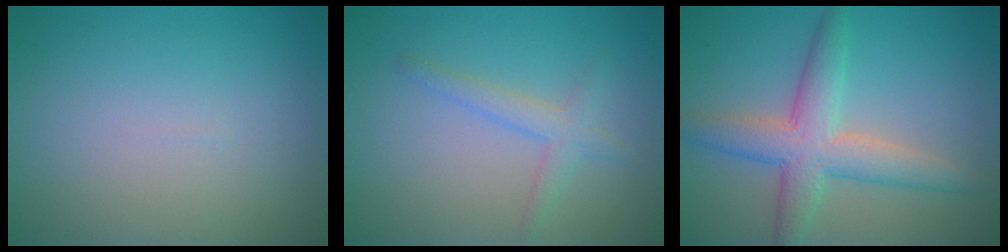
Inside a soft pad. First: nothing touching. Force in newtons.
{"total": 2.0, "press": 2.0, "slide": 0.1}
{"total": 5.5, "press": 5.5, "slide": 0.4}